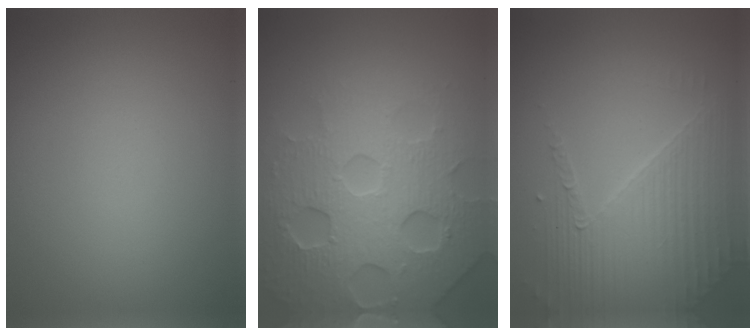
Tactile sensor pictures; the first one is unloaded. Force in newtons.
{"total": 7.0, "press": 6.8, "slide": 1.6}
{"total": 4.0, "press": 3.8, "slide": 1.2}